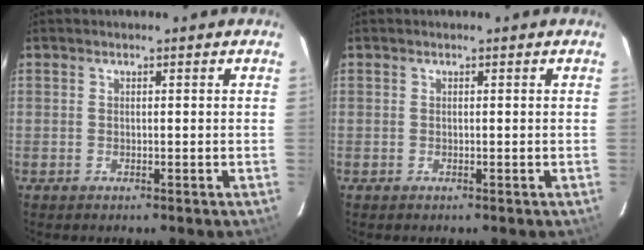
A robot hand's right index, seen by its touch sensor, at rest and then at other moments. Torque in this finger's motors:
{"motor_torque": [0.00, 0.00, 0.00, 0.00]}